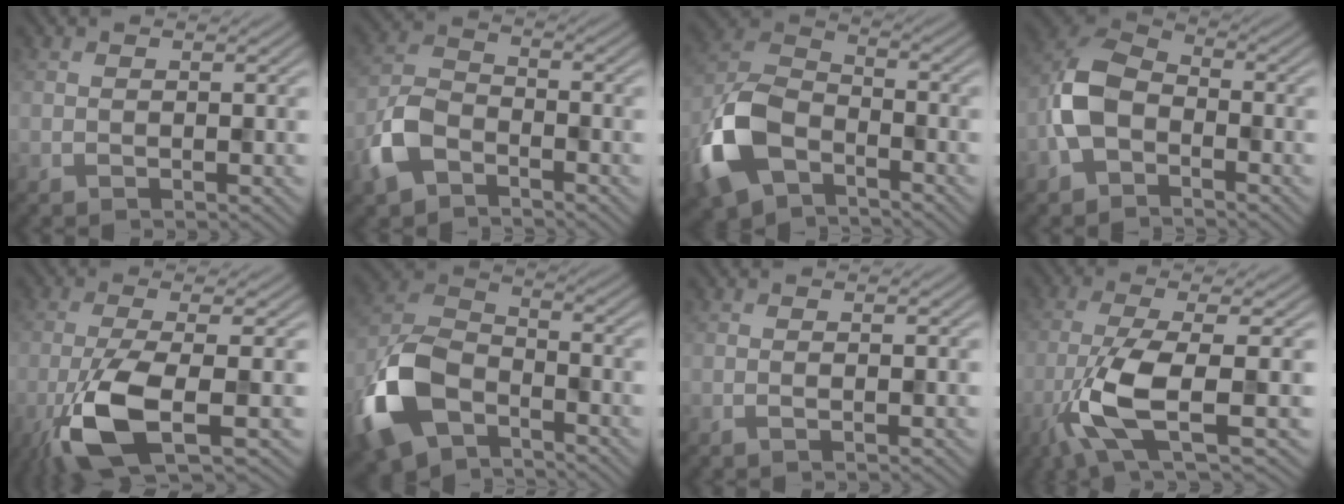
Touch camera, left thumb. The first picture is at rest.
{"total": 6.5, "force": [-3.8, 3.7, 3.7], "torque": [-0.085, 0.001, -0.091]}
{"total": 11.9, "force": [-6.3, 6.8, 7.4], "torque": [-0.184, -0.010, -0.142]}
{"total": 7.7, "force": [-2.8, 4.9, 5.2], "torque": [-0.119, 0.009, -0.071]}
{"total": 8.9, "force": [-3.4, 2.0, 7.9], "torque": [-0.158, 0.000, -0.078]}
{"total": 13.2, "force": [-7.1, 7.6, 8.1], "torque": [-0.205, -0.017, -0.154]}
{"total": 0.6, "force": [-0.2, 0.0, 0.5], "torque": [-0.012, -0.001, -0.004]}
{"total": 8.6, "force": [-2.7, 2.0, 8.0], "torque": [-0.161, -0.001, -0.065]}